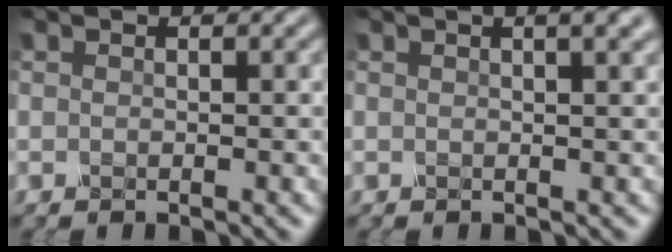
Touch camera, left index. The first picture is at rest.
{"total": 3.2, "force": [1.7, 1.1, 2.5], "torque": [-0.017, 0.008, 0.008]}